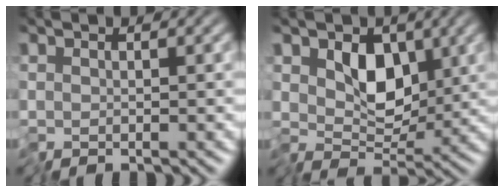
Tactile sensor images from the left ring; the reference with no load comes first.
{"total": 4.2, "force": [0.3, 3.0, 3.0], "torque": [-0.047, -0.011, -0.001]}